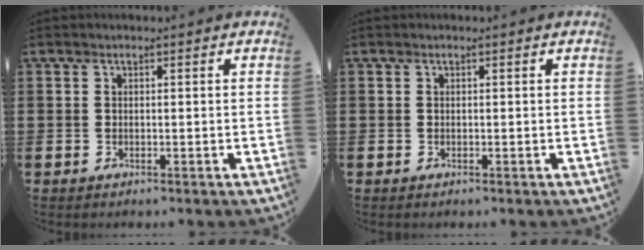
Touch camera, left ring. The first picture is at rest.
{"total": 0.0}